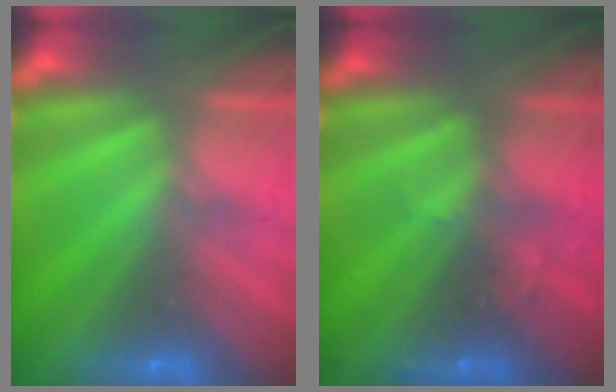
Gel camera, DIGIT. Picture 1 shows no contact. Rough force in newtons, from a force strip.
{"total": 3.0}